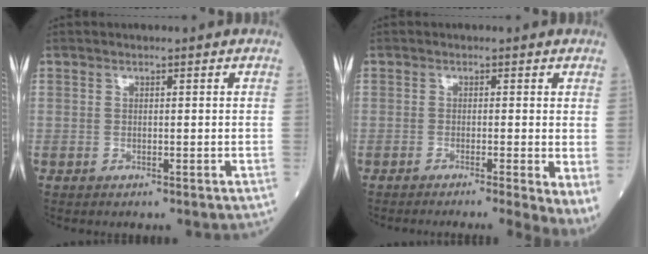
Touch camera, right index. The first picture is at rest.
{"total": 5.7, "force": [-3.2, -0.2, 4.8], "torque": [-0.046, -0.016, -0.051]}